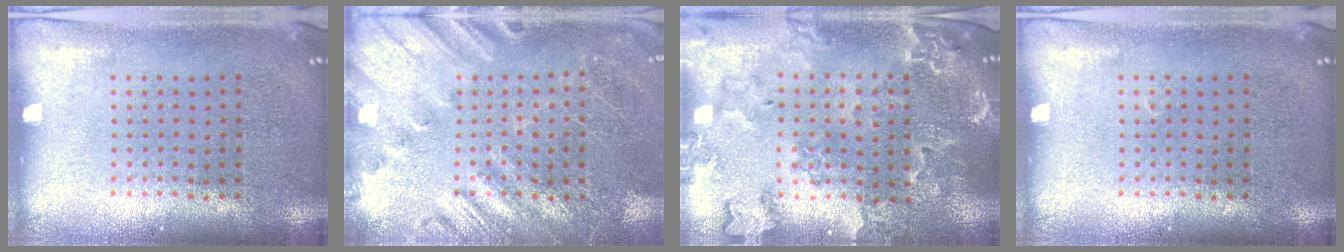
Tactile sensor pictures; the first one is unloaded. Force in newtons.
{"total": 2.3, "press": 2.1, "slide": 0.9}
{"total": 2.0, "press": 2.0, "slide": 0.2}
{"total": 0.0}